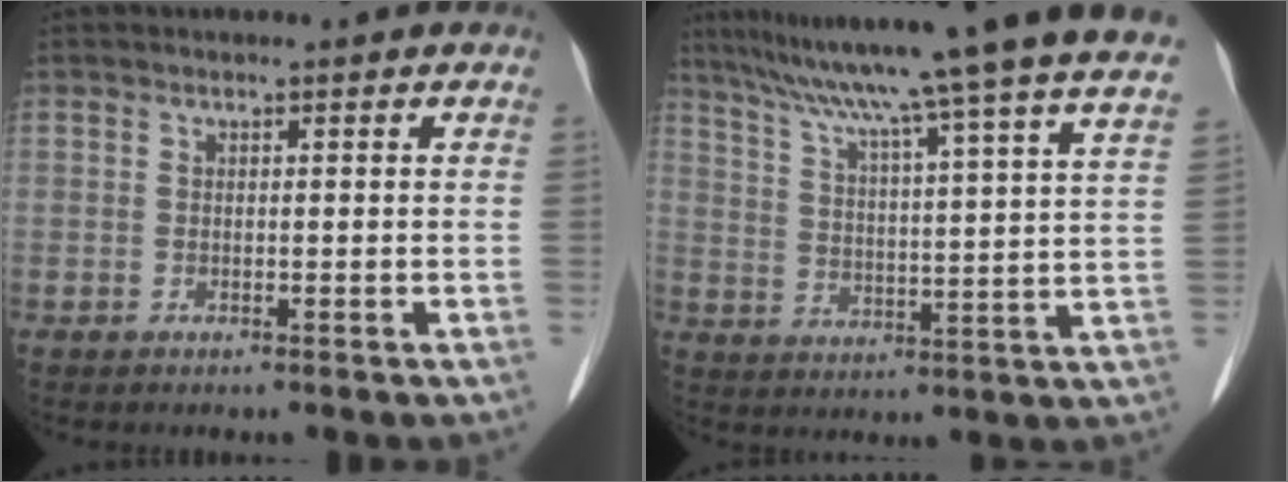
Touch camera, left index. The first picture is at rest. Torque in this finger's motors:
{"motor_torque": [-0.51, -1.06, 0.20, 0.00]}